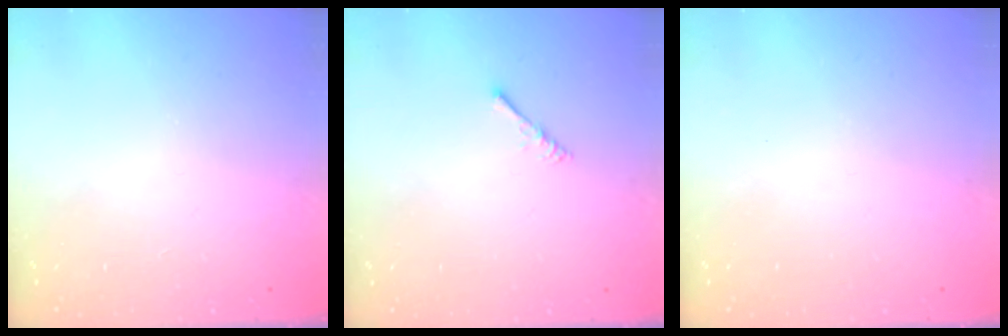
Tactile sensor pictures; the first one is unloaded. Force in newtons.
{"total": 1.6, "press": 1.6, "slide": 0.4}
{"total": 0.9, "press": 0.8, "slide": 0.3}